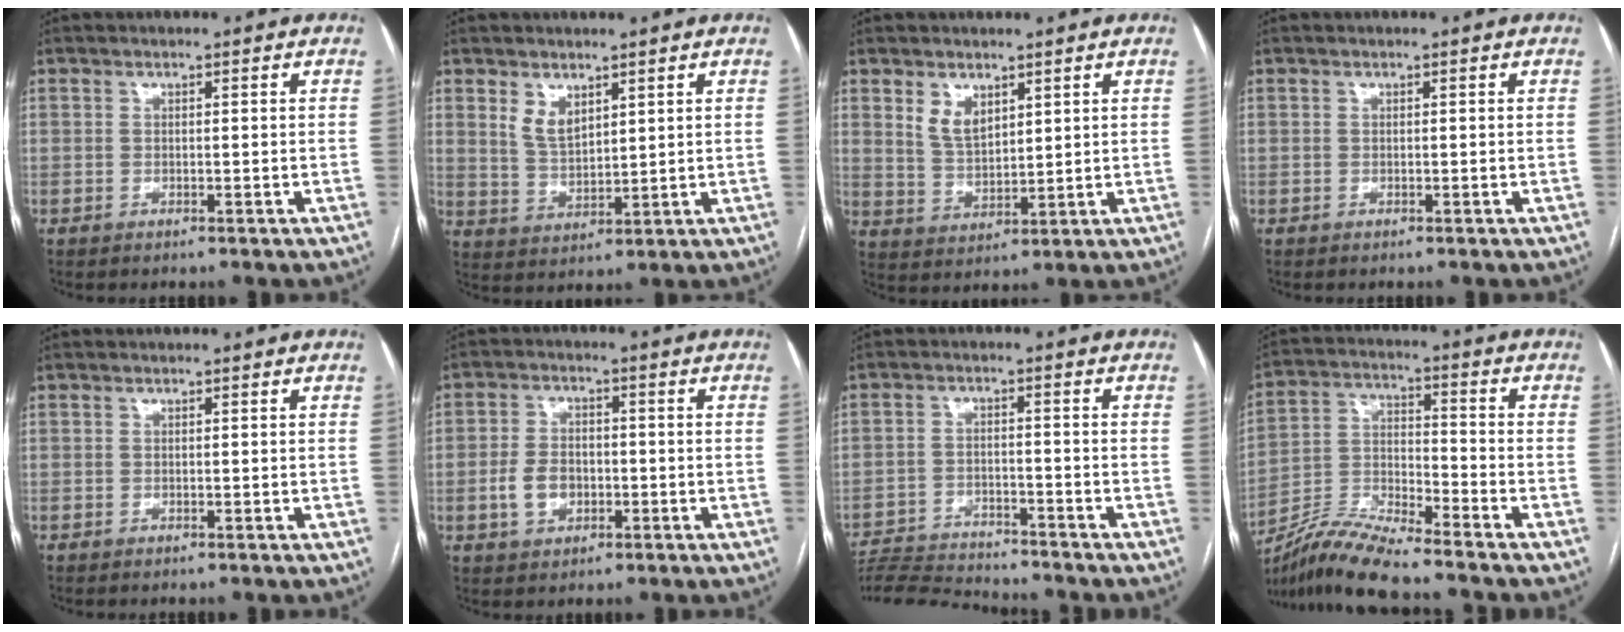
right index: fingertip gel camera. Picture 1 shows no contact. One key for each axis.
{"total": 4.5, "fx": 2.7, "fy": 2.3, "fz": 2.8, "tx": -0.058, "ty": -0.004, "tz": 0.062}
{"total": 4.8, "fx": 2.8, "fy": 2.6, "fz": 3.0, "tx": -0.060, "ty": -0.003, "tz": 0.064}
{"total": 0.0}
{"total": 0.0}
{"total": 5.5, "fx": -1.4, "fy": 3.9, "fz": 3.7, "tx": -0.077, "ty": 0.009, "tz": -0.020}
{"total": 10.2, "fx": -10.1, "fy": 0.0, "fz": 1.9, "tx": -0.032, "ty": -0.003, "tz": -0.168}
{"total": 10.6, "fx": -9.8, "fy": -0.7, "fz": 4.1, "tx": -0.084, "ty": -0.002, "tz": -0.184}